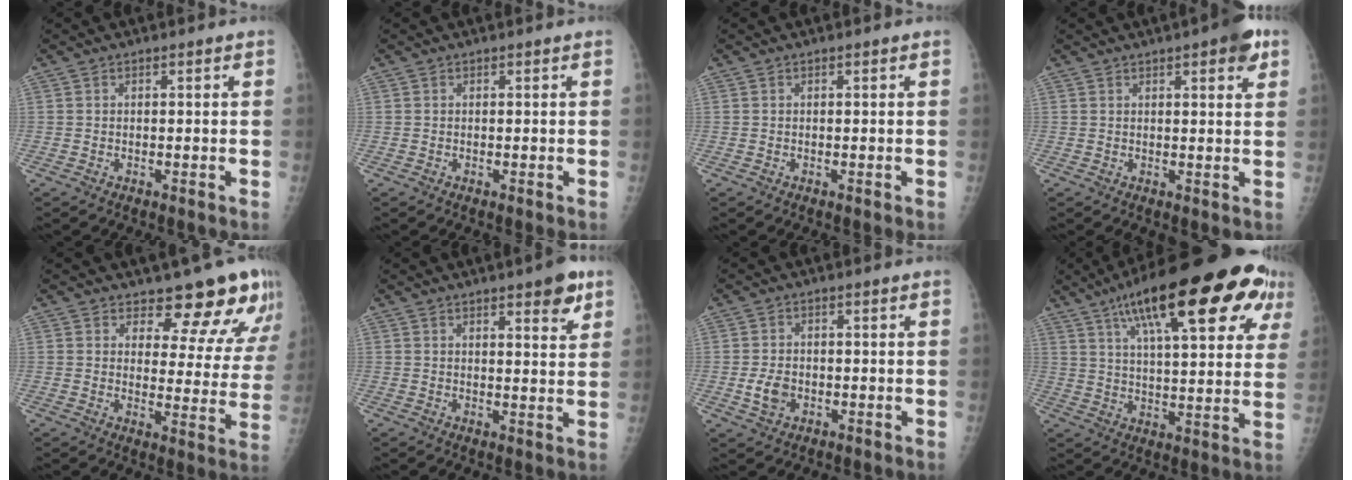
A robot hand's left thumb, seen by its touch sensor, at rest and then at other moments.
{"total": 0.0}
{"total": 0.0}
{"total": 5.9, "force": [3.1, 1.6, 4.8], "torque": [-0.051, -0.008, 0.034]}
{"total": 13.3, "force": [10.9, 5.1, 5.8], "torque": [-0.024, -0.078, 0.122]}
{"total": 6.1, "force": [3.6, 1.6, 4.7], "torque": [-0.050, -0.018, 0.043]}
{"total": 3.8, "force": [-1.2, 2.9, 2.3], "torque": [-0.038, 0.001, -0.017]}
{"total": 26.0, "force": [13.3, 7.9, 20.9], "torque": [-0.293, -0.004, 0.192]}